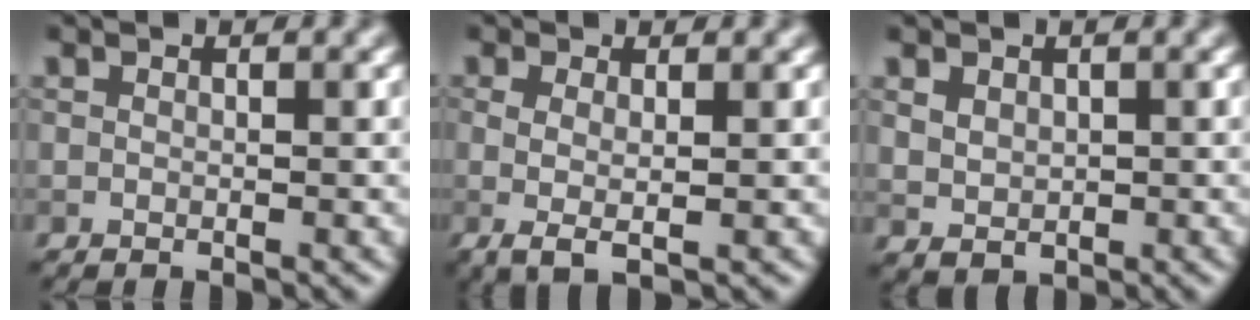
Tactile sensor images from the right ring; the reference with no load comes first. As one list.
[{"total": 2.3, "force": [0.0, 0.6, 2.3], "torque": [-0.038, -0.004, 0.000]}, {"total": 1.9, "force": [0.7, 1.5, 0.9], "torque": [-0.020, -0.003, 0.019]}]